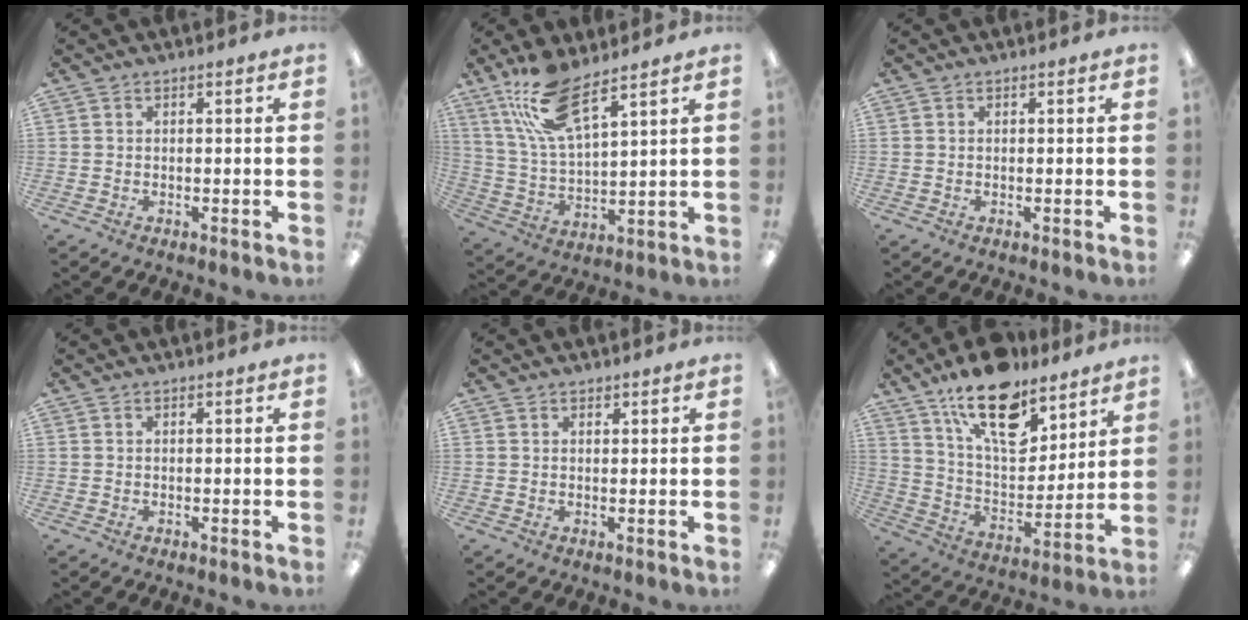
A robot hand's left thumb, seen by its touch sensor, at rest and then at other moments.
{"total": 14.2, "force": [9.9, 4.4, 9.2], "torque": [-0.194, -0.032, 0.179]}
{"total": 0.0}
{"total": 0.0}
{"total": 0.9, "force": [0.8, 0.4, 0.1], "torque": [-0.002, 0.000, 0.015]}
{"total": 19.1, "force": [12.8, 9.0, 10.8], "torque": [-0.170, -0.073, 0.223]}